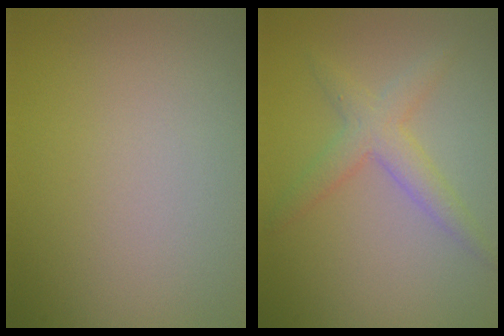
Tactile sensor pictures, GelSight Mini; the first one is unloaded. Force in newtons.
{"total": 2.9, "press": 2.9, "slide": 0.1}